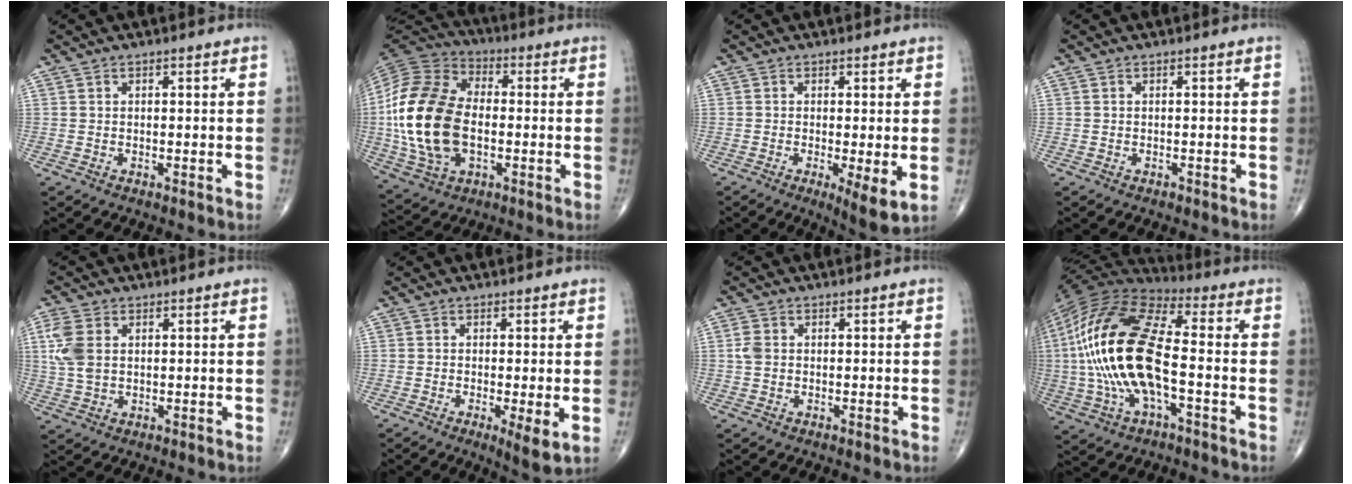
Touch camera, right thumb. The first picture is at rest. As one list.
[{"total": 21.6, "force": [-1.7, 13.4, 16.8], "torque": [-0.339, 0.010, -0.030]}, {"total": 5.7, "force": [-1.1, 1.3, 5.4], "torque": [-0.089, -0.019, -0.020]}, {"total": 0.0}, {"total": 6.7, "force": [1.5, 4.4, 4.8], "torque": [-0.114, 0.002, 0.034]}, {"total": 4.6, "force": [-0.8, 1.0, 4.4], "torque": [-0.076, -0.016, -0.017]}, {"total": 2.2, "force": [0.2, 1.7, 1.4], "torque": [-0.033, 0.005, 0.003]}, {"total": 22.7, "force": [-2.2, 9.5, 20.5], "torque": [-0.438, 0.024, -0.044]}]